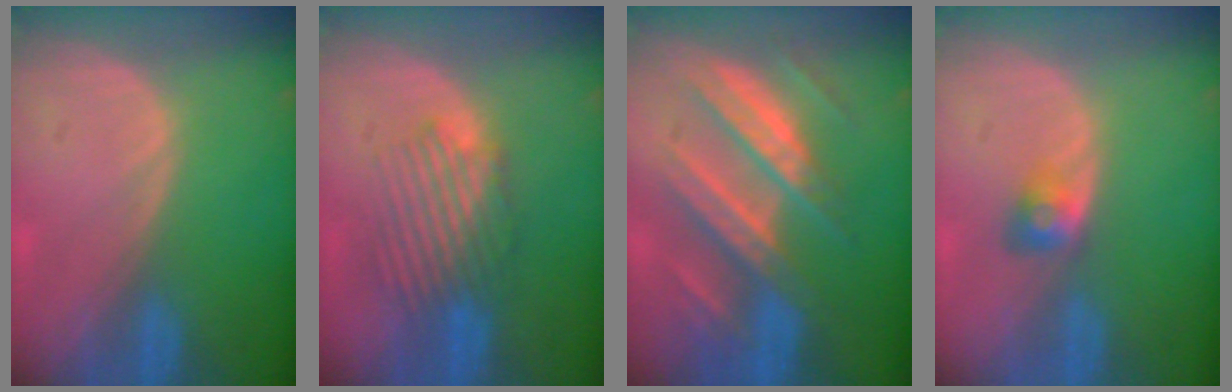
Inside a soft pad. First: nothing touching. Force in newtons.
{"total": 6.2, "press": 6.1, "slide": 1.5}
{"total": 9.9, "press": 9.8, "slide": 0.9}
{"total": 2.9, "press": 2.4, "slide": 1.5}